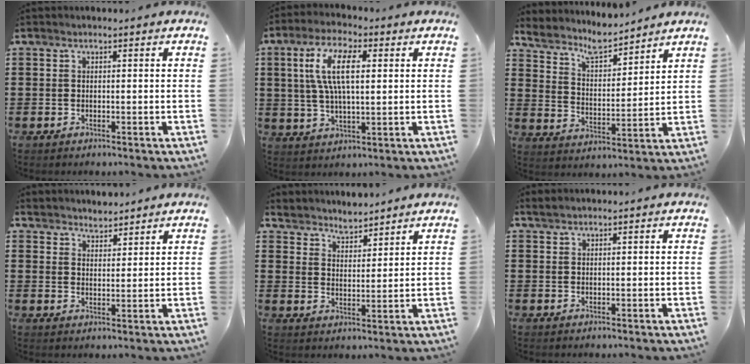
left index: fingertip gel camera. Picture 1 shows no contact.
{"total": 9.4, "force": [2.2, 3.9, 8.3], "torque": [-0.179, 0.011, 0.033]}
{"total": 6.2, "force": [5.9, 1.0, 1.8], "torque": [-0.062, -0.033, 0.102]}
{"total": 3.1, "force": [3.1, 0.3, -0.4], "torque": [-0.001, -0.006, 0.060]}
{"total": 3.9, "force": [3.8, 0.5, -0.5], "torque": [-0.008, -0.016, 0.071]}
{"total": 1.0, "force": [1.0, 0.2, 0.3], "torque": [-0.007, 0.002, 0.019]}